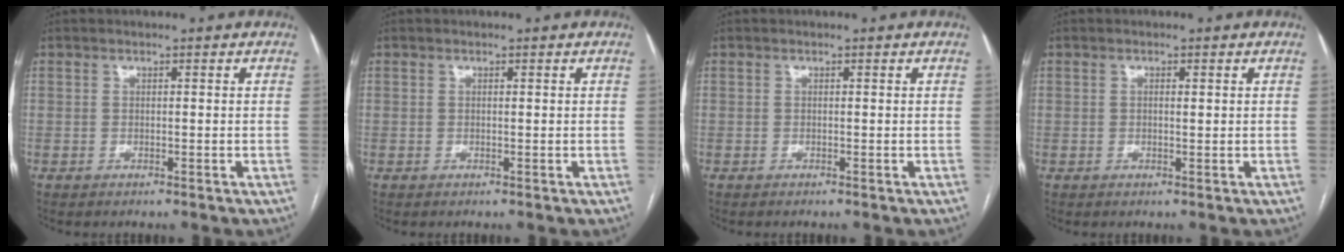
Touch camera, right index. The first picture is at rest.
{"total": 0.0}
{"total": 0.0}
{"total": 0.8, "force": [0.2, 0.1, 0.8], "torque": [-0.019, 0.000, 0.003]}